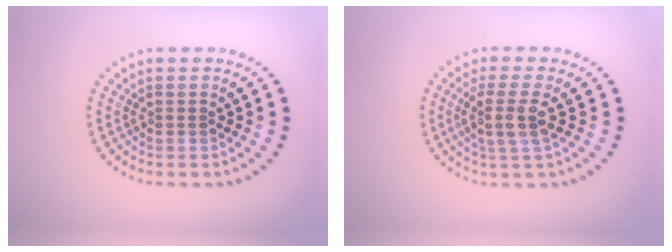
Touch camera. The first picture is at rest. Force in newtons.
{"total": 3.1, "press": 2.4, "slide": 1.9}